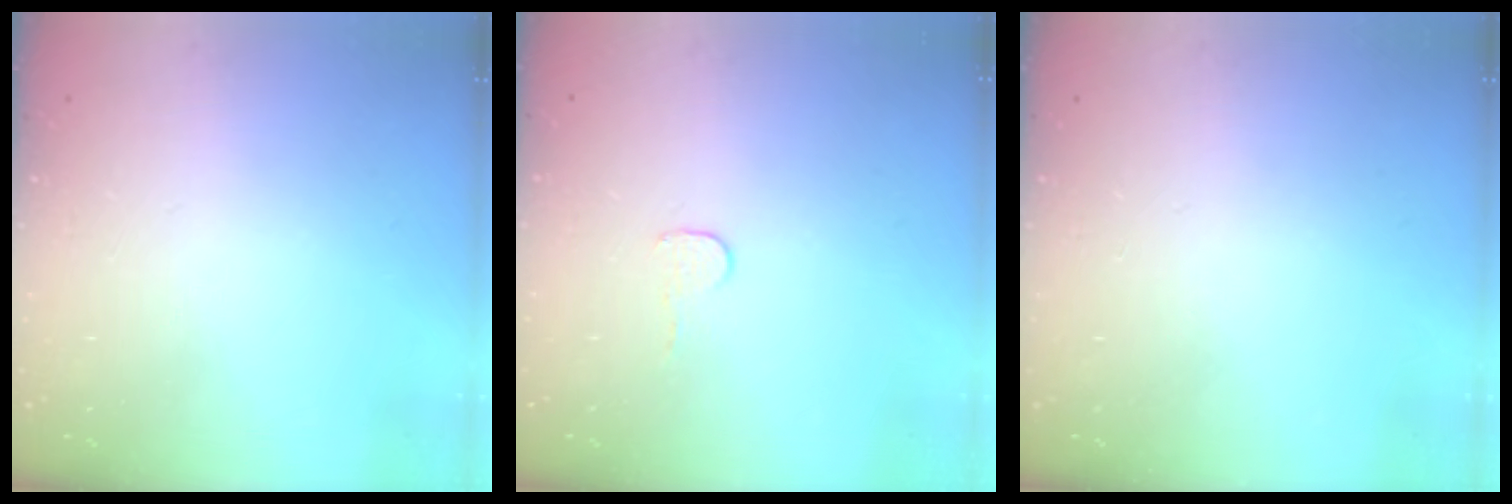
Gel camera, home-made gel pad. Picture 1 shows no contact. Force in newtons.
{"total": 3.7, "press": 3.7, "slide": 0.3}
{"total": 0.0}